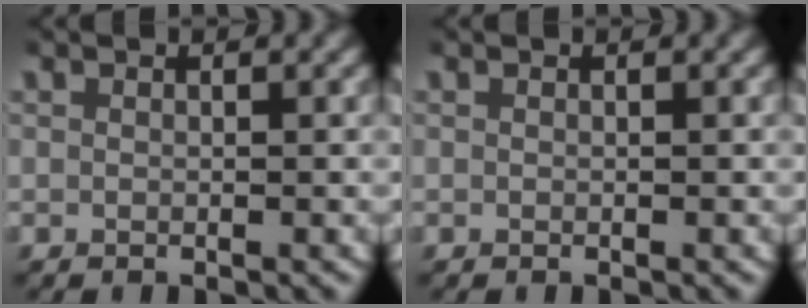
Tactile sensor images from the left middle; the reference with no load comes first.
{"total": 0.0}